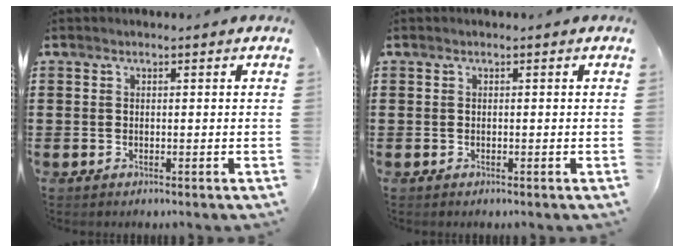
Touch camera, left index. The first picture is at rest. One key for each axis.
{"total": 0.0}